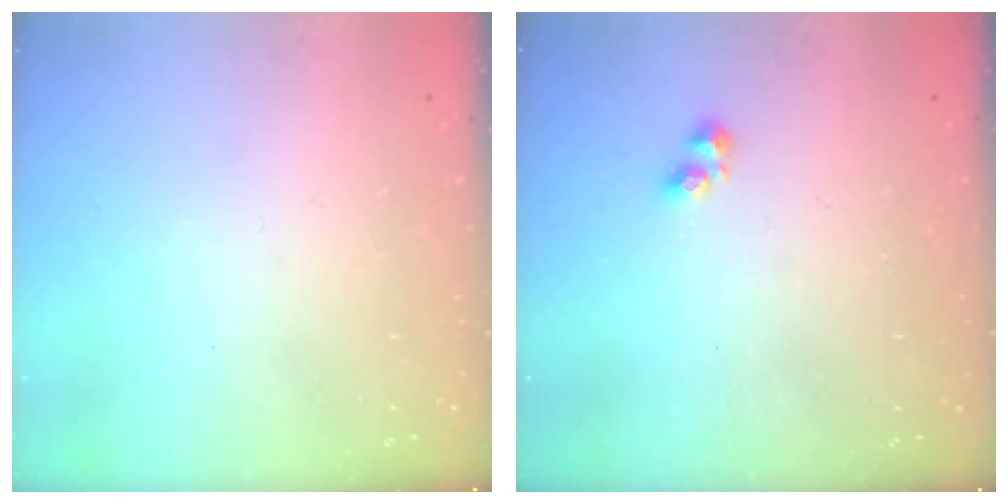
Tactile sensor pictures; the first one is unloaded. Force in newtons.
{"total": 2.4, "press": 2.3, "slide": 0.4}